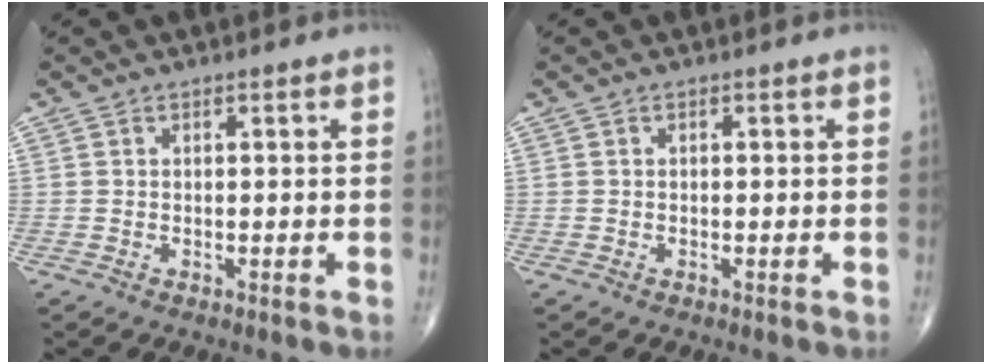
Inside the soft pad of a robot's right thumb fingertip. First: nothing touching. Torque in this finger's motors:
{"motor_torque": [-0.19, -0.06, 0.02, 0.16, -0.03]}